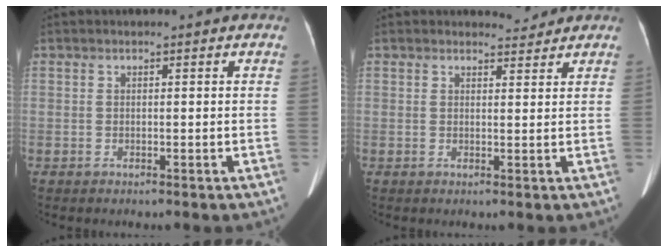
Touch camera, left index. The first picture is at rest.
{"total": 1.9, "force": [1.8, 0.3, -0.4], "torque": [0.001, -0.009, 0.024]}